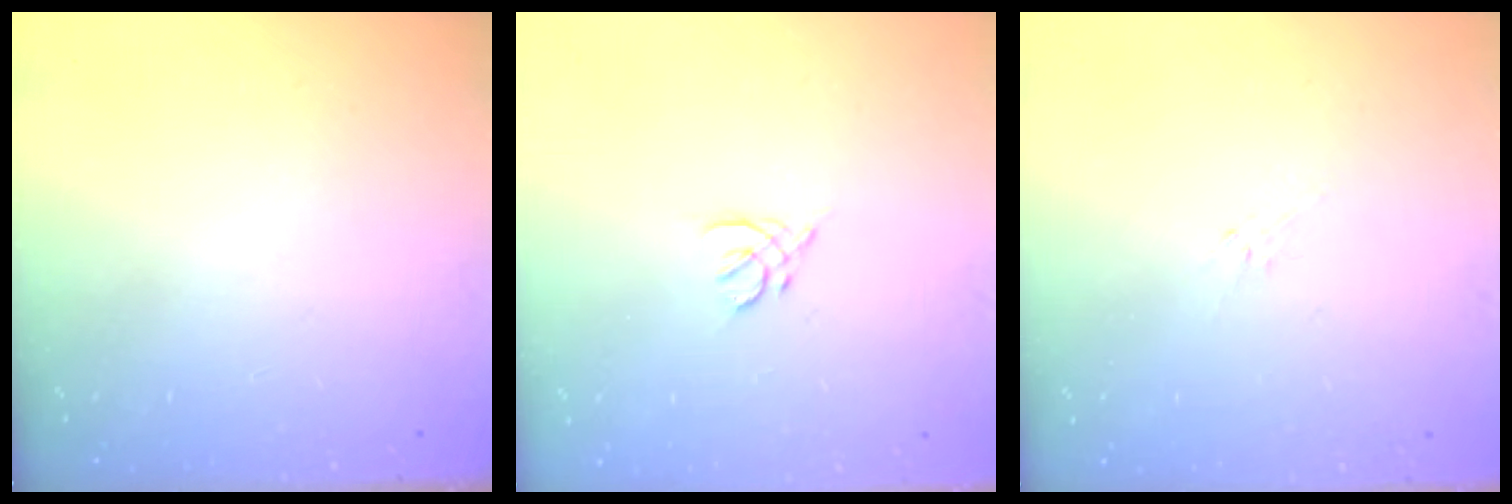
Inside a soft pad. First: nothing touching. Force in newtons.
{"total": 2.0, "press": 1.9, "slide": 0.6}
{"total": 2.1, "press": 2.0, "slide": 0.6}